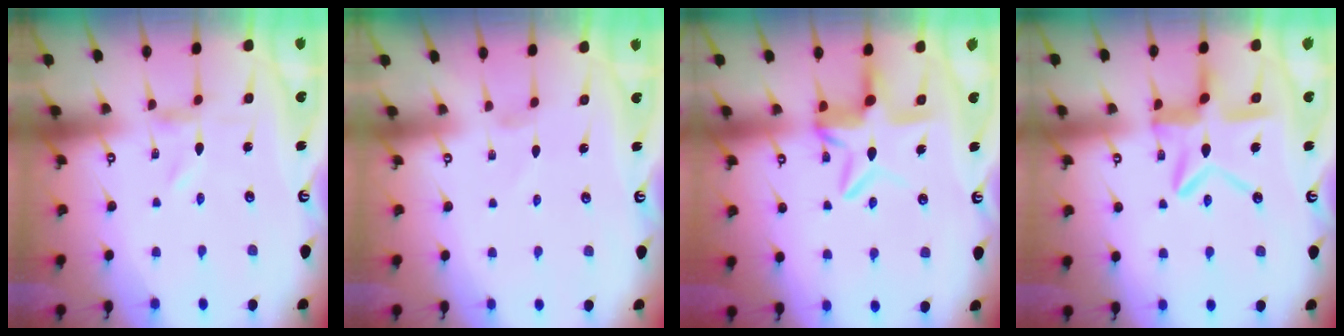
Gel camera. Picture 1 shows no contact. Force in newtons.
{"total": 0.0}
{"total": 10.1, "press": 10.0, "slide": 0.9}
{"total": 12.9, "press": 12.8, "slide": 1.3}